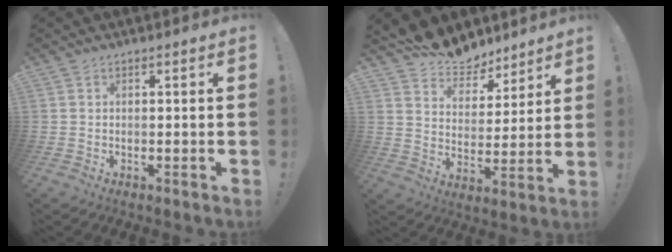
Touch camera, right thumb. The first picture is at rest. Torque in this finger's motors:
{"motor_torque": [-0.48, 0.56, 0.07, 0.11, 0.00]}